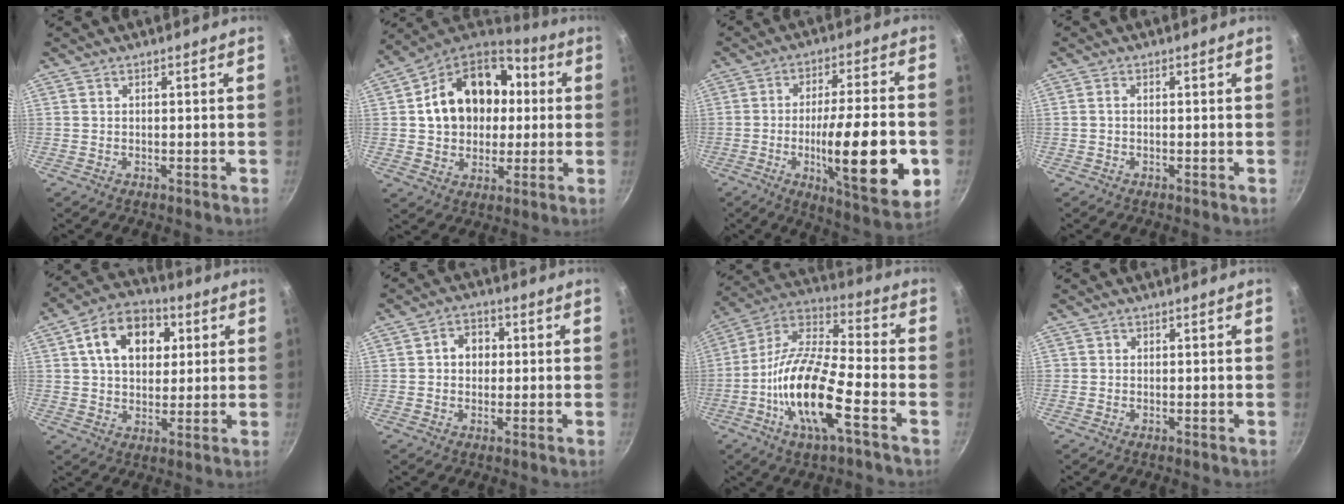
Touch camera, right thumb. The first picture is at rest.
{"total": 20.6, "force": [2.6, 16.0, 12.6], "torque": [-0.187, 0.037, 0.038]}
{"total": 21.6, "force": [-5.2, 5.3, 20.2], "torque": [-0.293, 0.011, -0.077]}
{"total": 1.0, "force": [-0.1, 0.7, 0.7], "torque": [-0.013, 0.005, -0.003]}
{"total": 14.2, "force": [4.2, 9.9, 9.2], "torque": [-0.118, 0.008, 0.056]}
{"total": 5.3, "force": [0.6, 4.4, 2.9], "torque": [-0.016, 0.009, 0.002]}
{"total": 17.6, "force": [-6.1, 5.2, 15.7], "torque": [-0.301, 0.035, -0.137]}
{"total": 0.6, "force": [0.0, 0.6, 0.0], "torque": [0.004, 0.001, -0.002]}